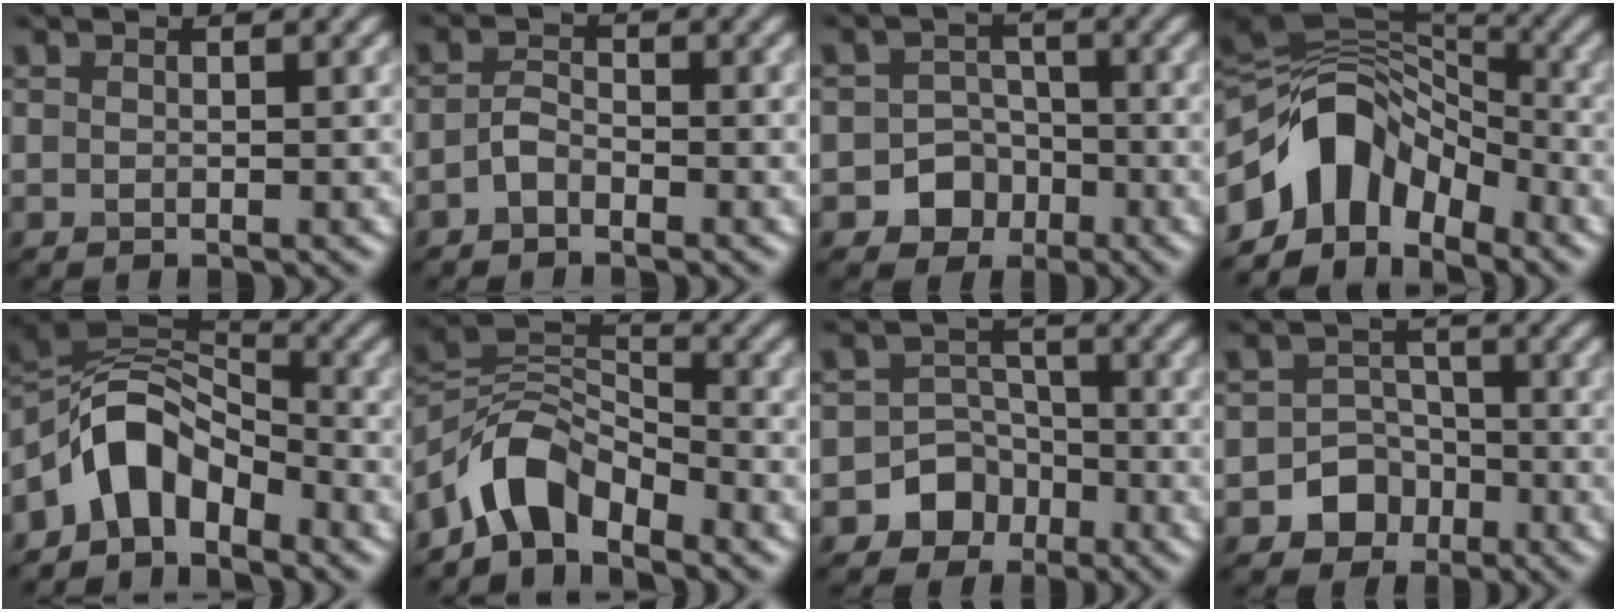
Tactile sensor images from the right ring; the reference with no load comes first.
{"total": 1.6, "force": [-1.0, 0.8, 0.9], "torque": [-0.019, 0.005, -0.025]}
{"total": 4.4, "force": [-2.1, 3.7, 0.9], "torque": [0.023, 0.004, -0.047]}
{"total": 8.9, "force": [-4.4, 5.8, 5.2], "torque": [-0.071, 0.014, -0.092]}
{"total": 6.4, "force": [-3.7, 3.8, 3.7], "torque": [-0.046, 0.010, -0.081]}
{"total": 5.9, "force": [-4.3, 2.8, 2.8], "torque": [-0.041, 0.004, -0.093]}
{"total": 5.6, "force": [-3.1, 4.6, 0.8], "torque": [0.023, -0.001, -0.073]}
{"total": 4.3, "force": [-2.2, 3.5, 0.9], "torque": [0.019, 0.006, -0.050]}